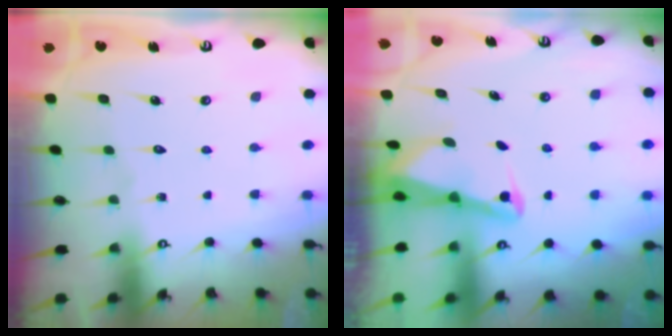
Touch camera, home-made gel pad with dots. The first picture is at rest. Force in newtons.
{"total": 2.7, "press": 2.6, "slide": 0.7}